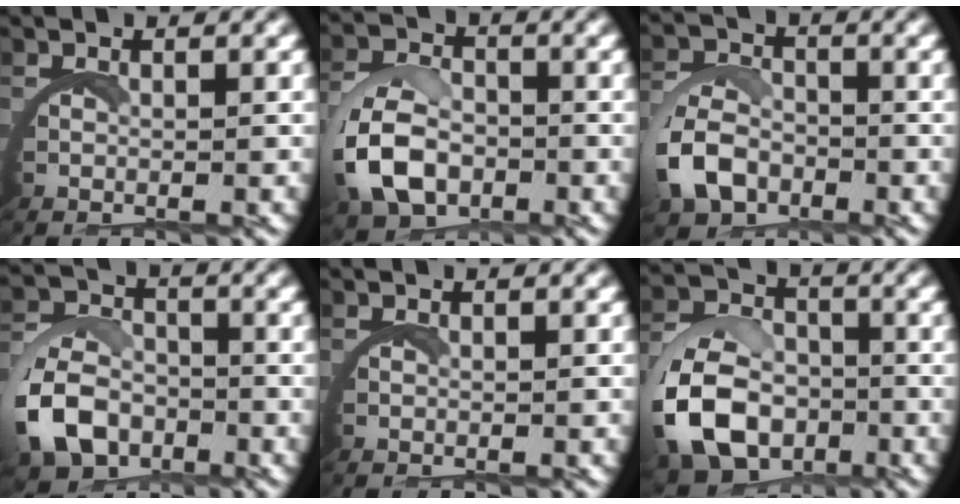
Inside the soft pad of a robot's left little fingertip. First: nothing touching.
{"total": 4.8, "force": [-0.7, 3.4, 3.2], "torque": [-0.074, -0.006, -0.014]}
{"total": 4.0, "force": [-1.0, 3.1, 2.3], "torque": [-0.052, -0.006, -0.021]}
{"total": 5.4, "force": [-1.5, 4.3, 2.9], "torque": [-0.057, -0.012, -0.029]}
{"total": 0.0}
{"total": 7.6, "force": [-1.9, 5.8, 4.5], "torque": [-0.092, -0.019, -0.034]}